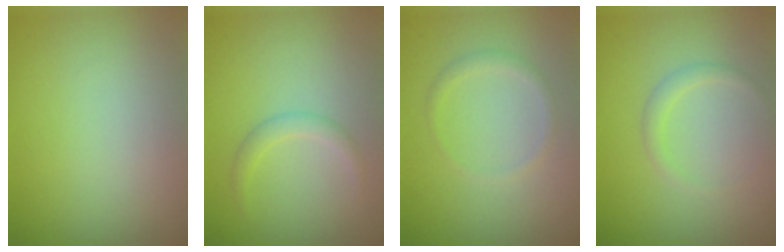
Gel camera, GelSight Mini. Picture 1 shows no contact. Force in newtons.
{"total": 0.9, "press": 0.9, "slide": 0.0}
{"total": 1.1, "press": 1.0, "slide": 0.1}
{"total": 1.1, "press": 1.1, "slide": 0.1}